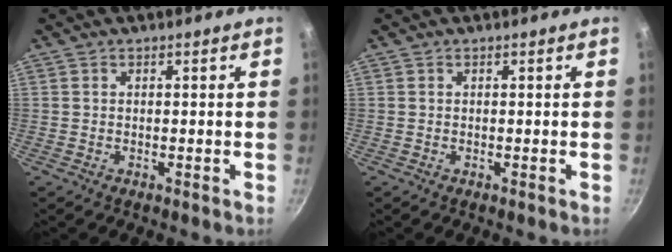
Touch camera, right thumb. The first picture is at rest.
{"total": 0.0}